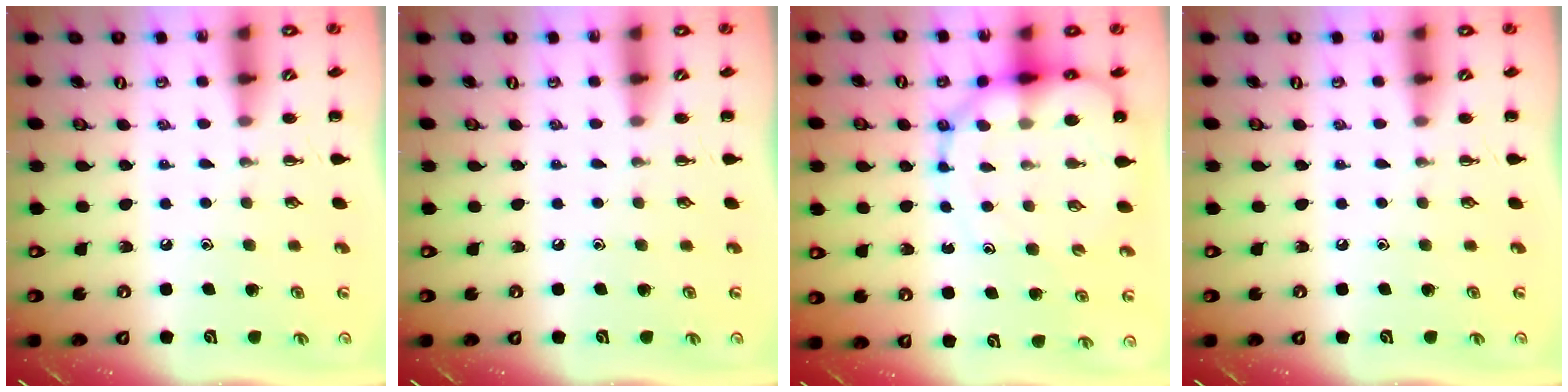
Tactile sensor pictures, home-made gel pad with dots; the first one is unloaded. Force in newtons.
{"total": 0.0}
{"total": 12.8, "press": 12.3, "slide": 3.5}
{"total": 0.0}